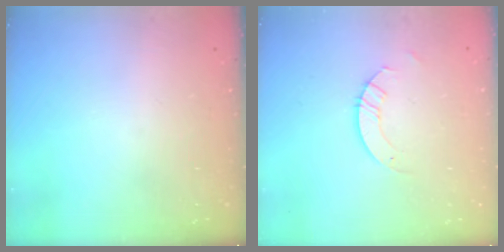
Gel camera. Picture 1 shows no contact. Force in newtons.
{"total": 2.6, "press": 2.6, "slide": 0.2}